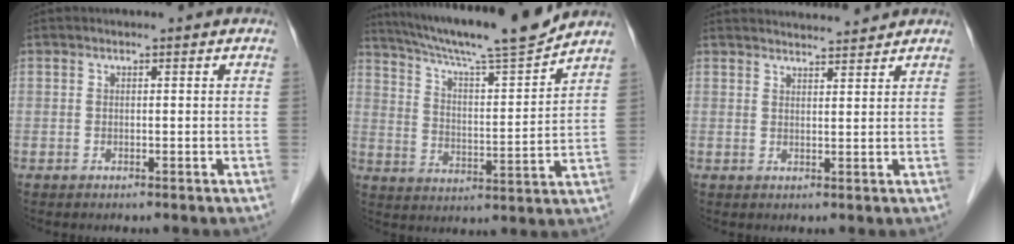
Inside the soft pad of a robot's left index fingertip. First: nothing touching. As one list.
[{"total": 16.3, "force": [14.8, -0.9, 6.8], "torque": [-0.120, -0.013, 0.232]}, {"total": 6.8, "force": [6.8, 0.2, 1.1], "torque": [-0.017, 0.017, 0.090]}]